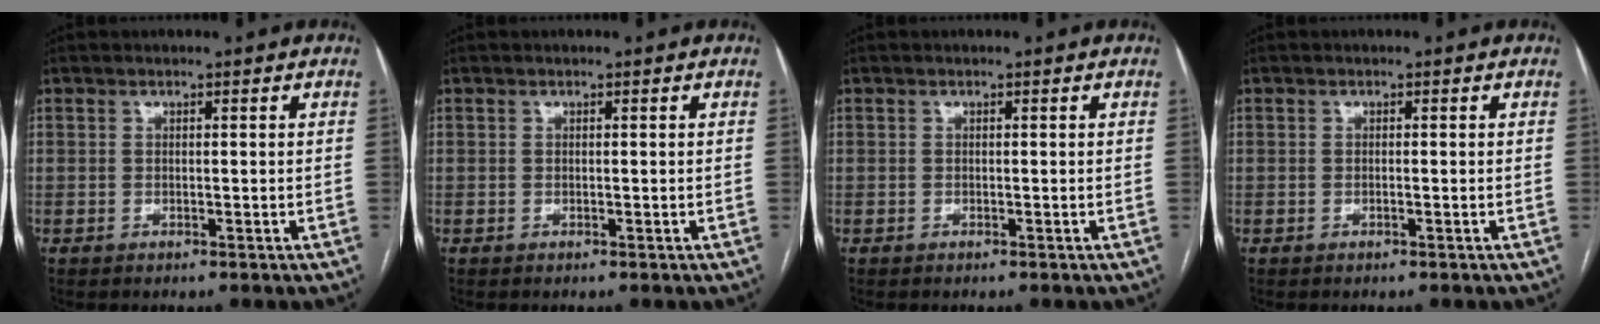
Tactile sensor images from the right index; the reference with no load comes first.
{"total": 0.0}
{"total": 0.0}
{"total": 0.0}